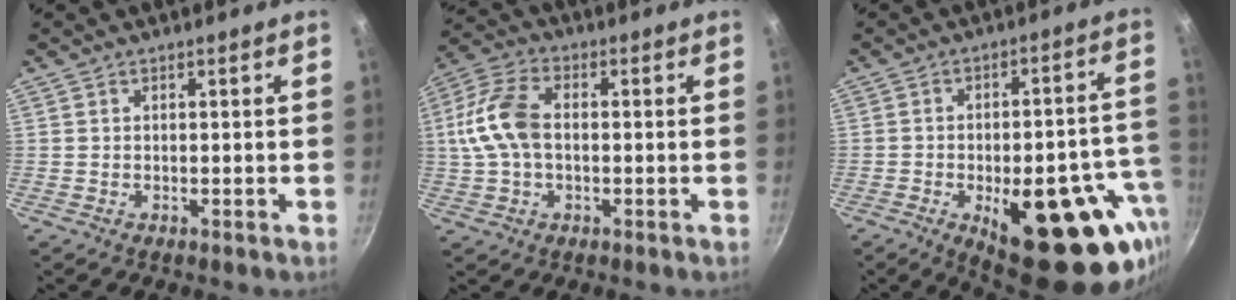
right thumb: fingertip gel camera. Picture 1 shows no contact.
{"total": 11.7, "force": [0.2, 7.4, 9.1], "torque": [-0.185, 0.029, -0.009]}
{"total": 27.4, "force": [-9.8, 11.9, 22.7], "torque": [-0.229, 0.021, -0.117]}